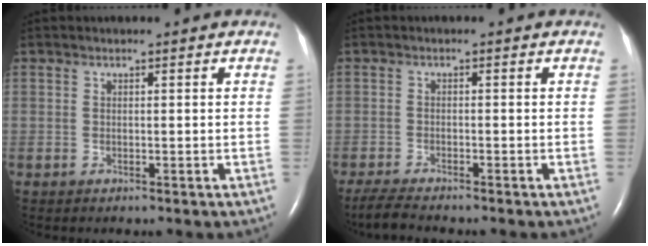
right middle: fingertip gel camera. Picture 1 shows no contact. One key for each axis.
{"total": 4.4, "fx": -3.9, "fy": 0.2, "fz": 2.0, "tx": -0.046, "ty": -0.019, "tz": -0.068}